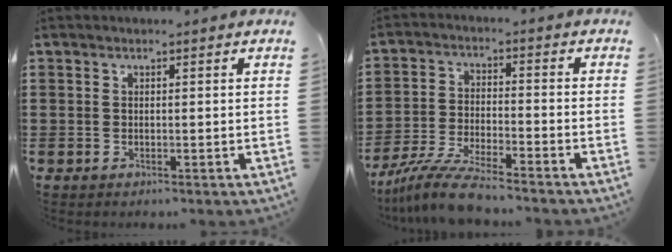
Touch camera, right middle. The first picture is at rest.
{"total": 8.2, "force": [-7.3, 0.3, 3.7], "torque": [-0.083, -0.005, -0.142]}